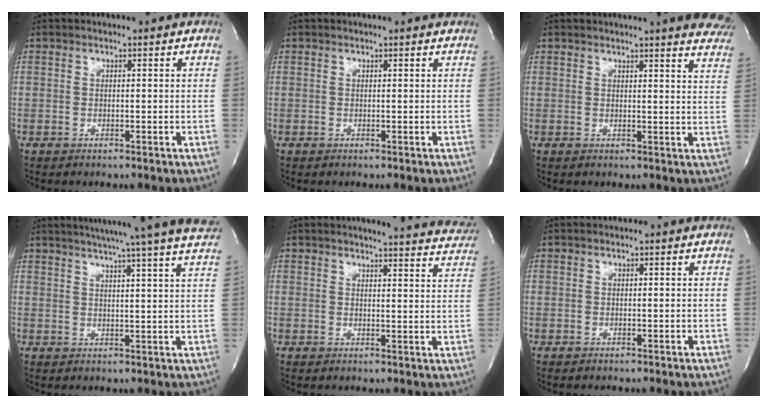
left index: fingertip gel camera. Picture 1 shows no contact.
{"total": 2.3, "force": [2.2, 0.3, 0.6], "torque": [-0.016, 0.012, 0.019]}
{"total": 15.9, "force": [14.5, 1.7, 6.2], "torque": [-0.075, -0.046, 0.148]}
{"total": 21.1, "force": [18.5, -1.1, 10.0], "torque": [-0.157, -0.026, 0.226]}
{"total": 15.7, "force": [14.8, 2.0, 4.6], "torque": [-0.047, -0.050, 0.151]}
{"total": 0.0}